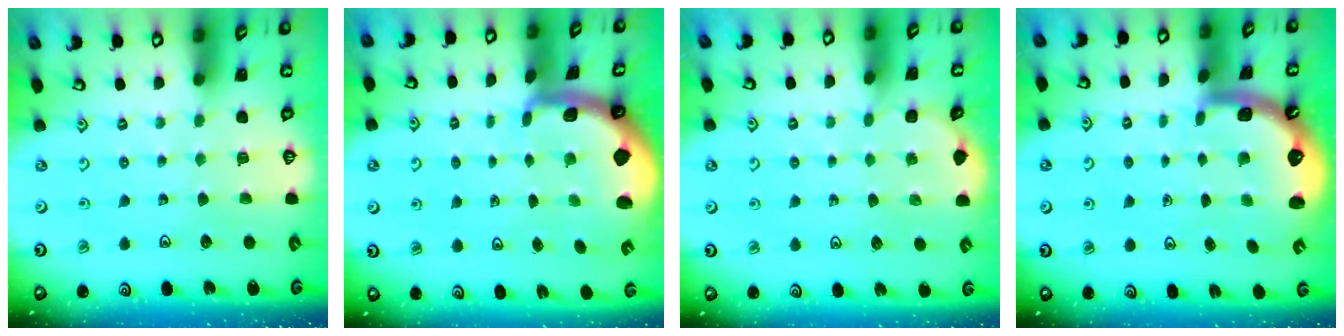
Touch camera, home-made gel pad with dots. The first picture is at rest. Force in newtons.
{"total": 1.7, "press": 1.6, "slide": 0.4}
{"total": 2.1, "press": 2.1, "slide": 0.2}
{"total": 1.6, "press": 1.4, "slide": 0.6}